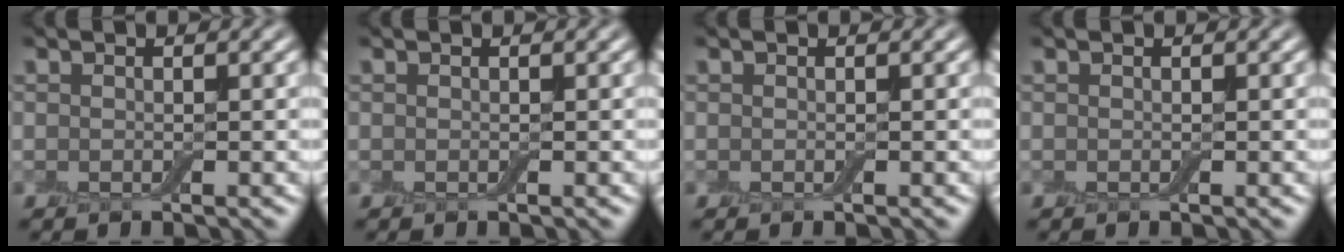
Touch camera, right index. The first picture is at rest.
{"total": 0.0}
{"total": 0.0}
{"total": 0.0}